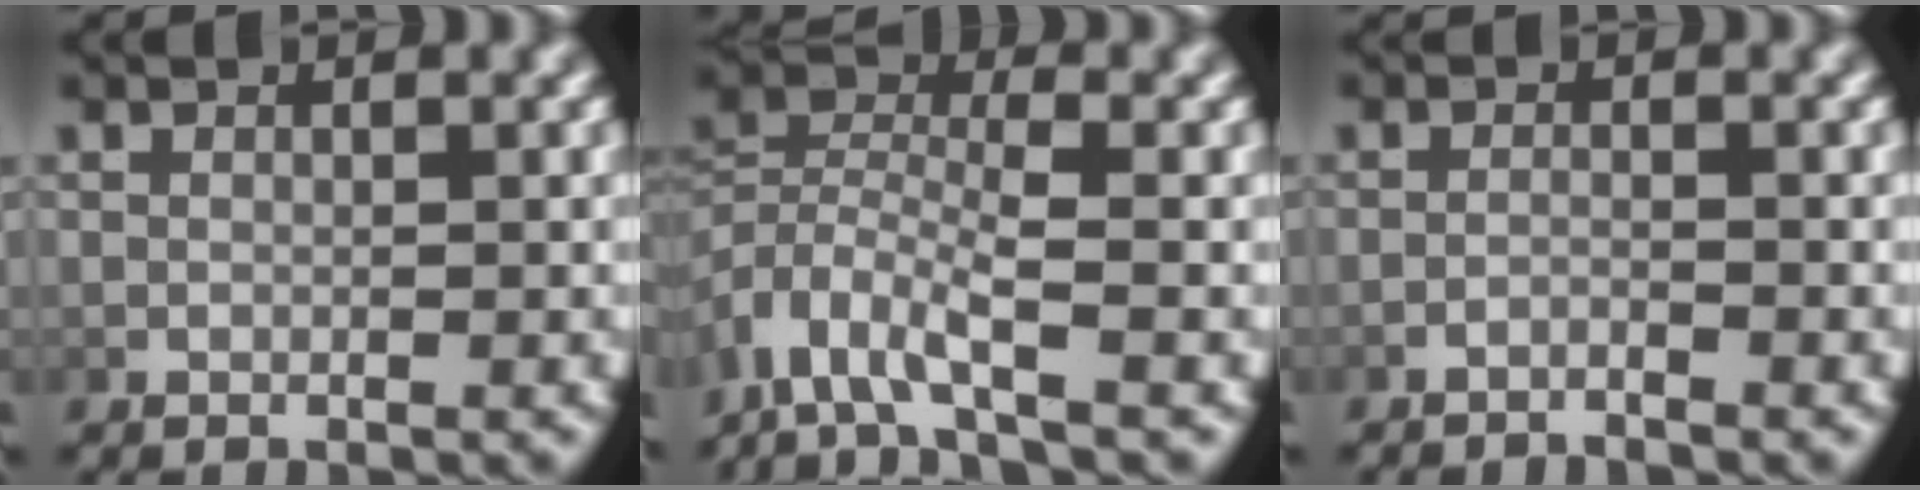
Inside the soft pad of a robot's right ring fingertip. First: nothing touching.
{"total": 6.6, "force": [-2.8, 4.0, 4.4], "torque": [-0.105, -0.031, -0.040]}
{"total": 2.2, "force": [-2.2, 0.1, 0.3], "torque": [-0.014, -0.008, -0.034]}